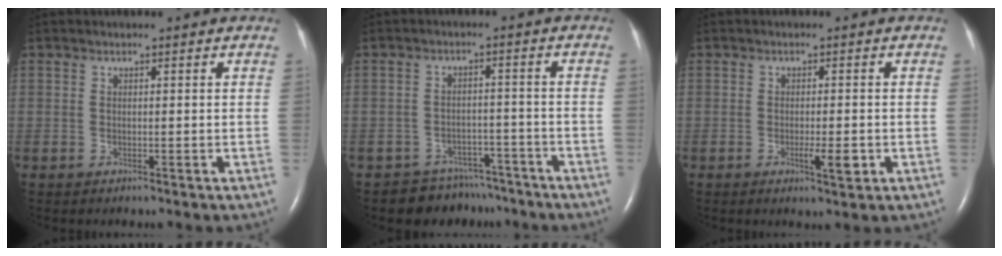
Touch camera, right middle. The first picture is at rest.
{"total": 7.1, "force": [-6.1, 3.5, -0.4], "torque": [0.018, 0.023, -0.084]}
{"total": 3.0, "force": [-1.0, 0.5, 2.8], "torque": [-0.048, -0.003, -0.013]}